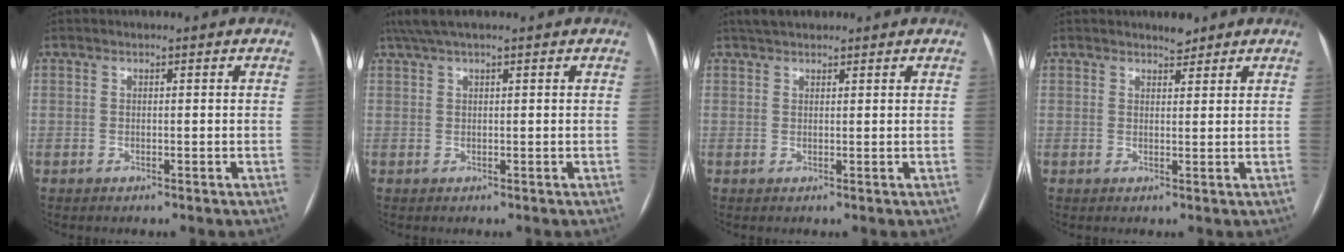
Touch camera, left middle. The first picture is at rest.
{"total": 4.4, "force": [3.3, 0.4, 2.9], "torque": [-0.055, 0.038, 0.064]}
{"total": 3.4, "force": [2.8, 1.3, 1.4], "torque": [-0.023, 0.024, 0.047]}
{"total": 1.9, "force": [1.7, 0.7, 0.5], "torque": [-0.008, -0.003, 0.025]}